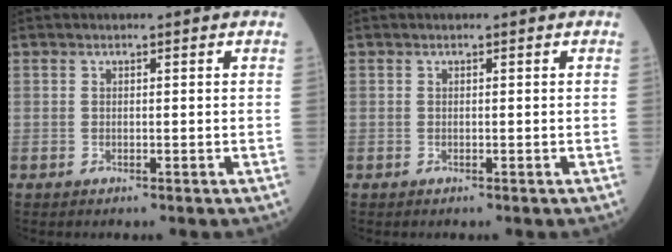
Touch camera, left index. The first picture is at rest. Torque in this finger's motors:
{"motor_torque": [-0.02, 0.03, 0.00, 0.01]}